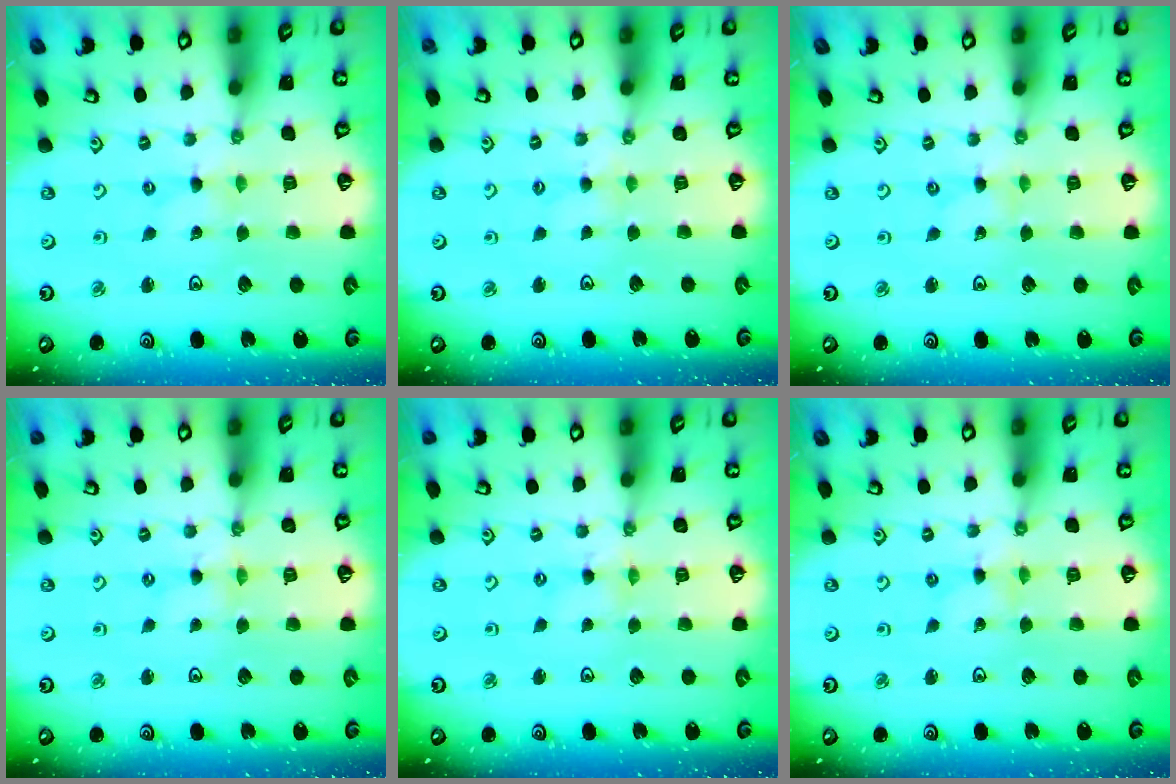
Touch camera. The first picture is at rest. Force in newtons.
{"total": 1.7, "press": 1.7, "slide": 0.4}
{"total": 0.0}
{"total": 0.8, "press": 0.7, "slide": 0.2}
{"total": 0.6, "press": 0.6, "slide": 0.2}
{"total": 1.4, "press": 1.4, "slide": 0.2}